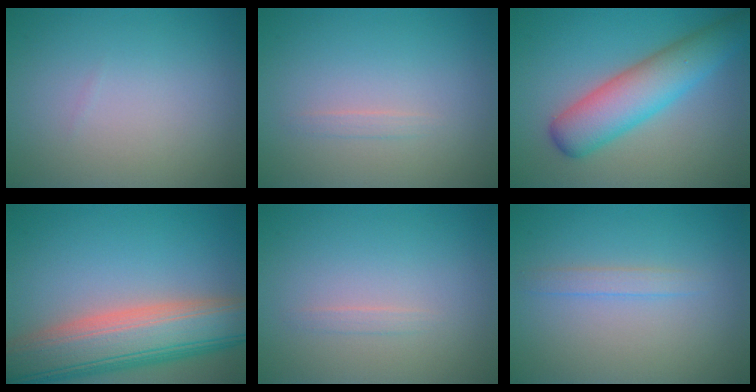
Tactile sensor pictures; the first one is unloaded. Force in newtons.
{"total": 0.6, "press": 0.6, "slide": 0.0}
{"total": 6.5, "press": 6.5, "slide": 0.4}
{"total": 10.4, "press": 10.4, "slide": 0.6}
{"total": 0.6, "press": 0.6, "slide": 0.0}
{"total": 1.2, "press": 1.2, "slide": 0.1}